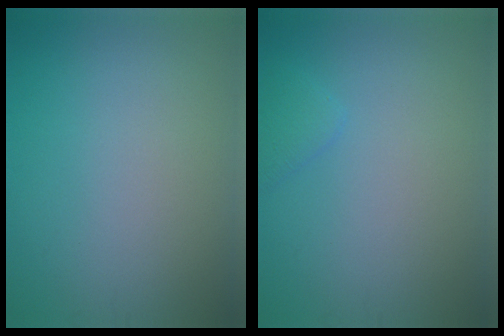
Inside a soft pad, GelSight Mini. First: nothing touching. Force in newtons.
{"total": 1.1, "press": 1.1, "slide": 0.0}